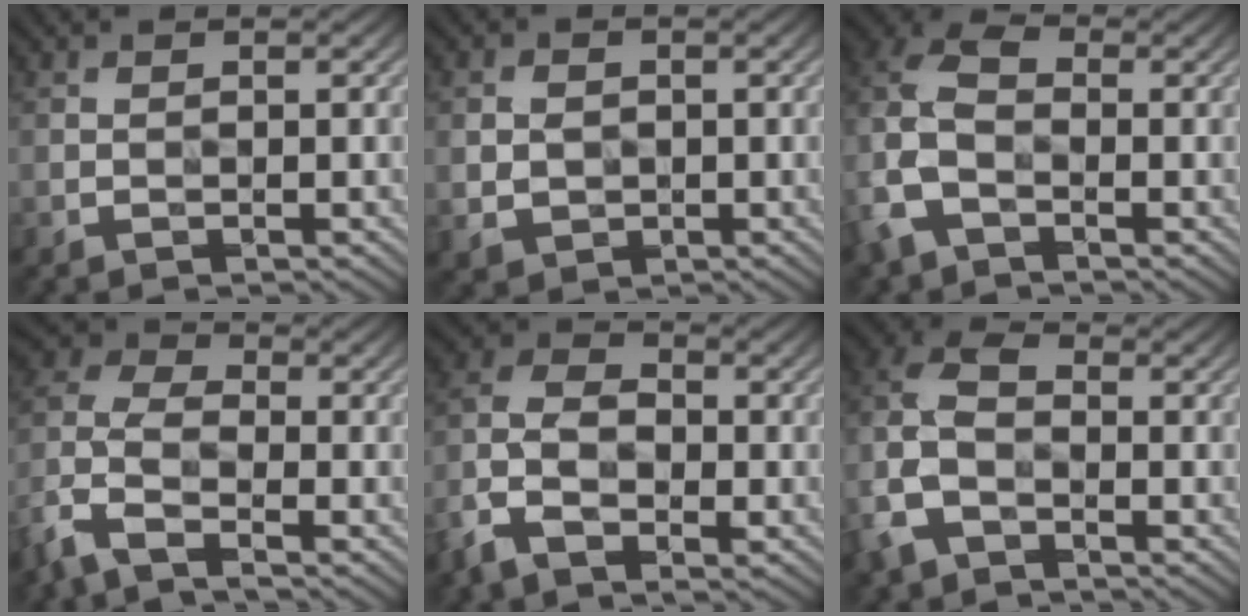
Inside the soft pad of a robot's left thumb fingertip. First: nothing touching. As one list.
[{"total": 2.9, "force": [-0.1, 2.5, 1.4], "torque": [-0.041, -0.006, 0.005]}, {"total": 7.6, "force": [-1.8, 5.1, 5.4], "torque": [-0.137, 0.009, -0.054]}, {"total": 7.9, "force": [-4.8, 3.6, 5.1], "torque": [-0.127, -0.008, -0.116]}, {"total": 8.3, "force": [-4.1, 4.8, 5.5], "torque": [-0.130, -0.009, -0.092]}, {"total": 8.0, "force": [-2.9, 5.1, 5.4], "torque": [-0.141, 0.004, -0.073]}]